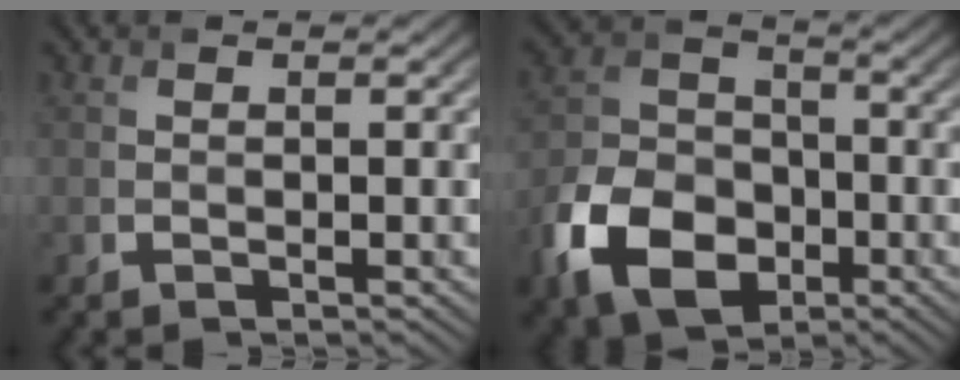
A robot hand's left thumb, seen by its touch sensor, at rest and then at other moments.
{"total": 11.5, "force": [-5.2, 7.9, 6.5], "torque": [-0.155, -0.017, -0.115]}